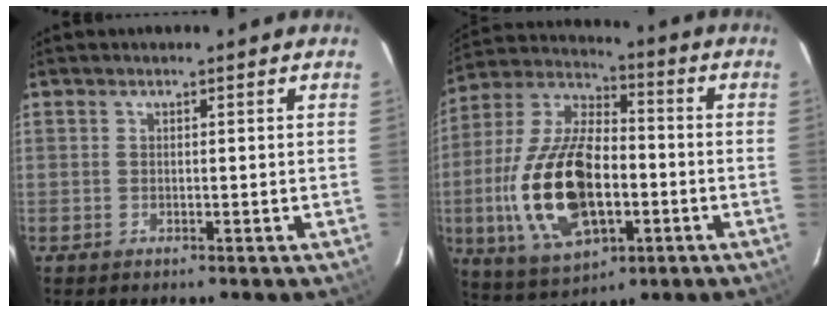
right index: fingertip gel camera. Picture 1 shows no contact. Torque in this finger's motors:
{"motor_torque": [2.14, 0.00, 1.05, 0.21]}